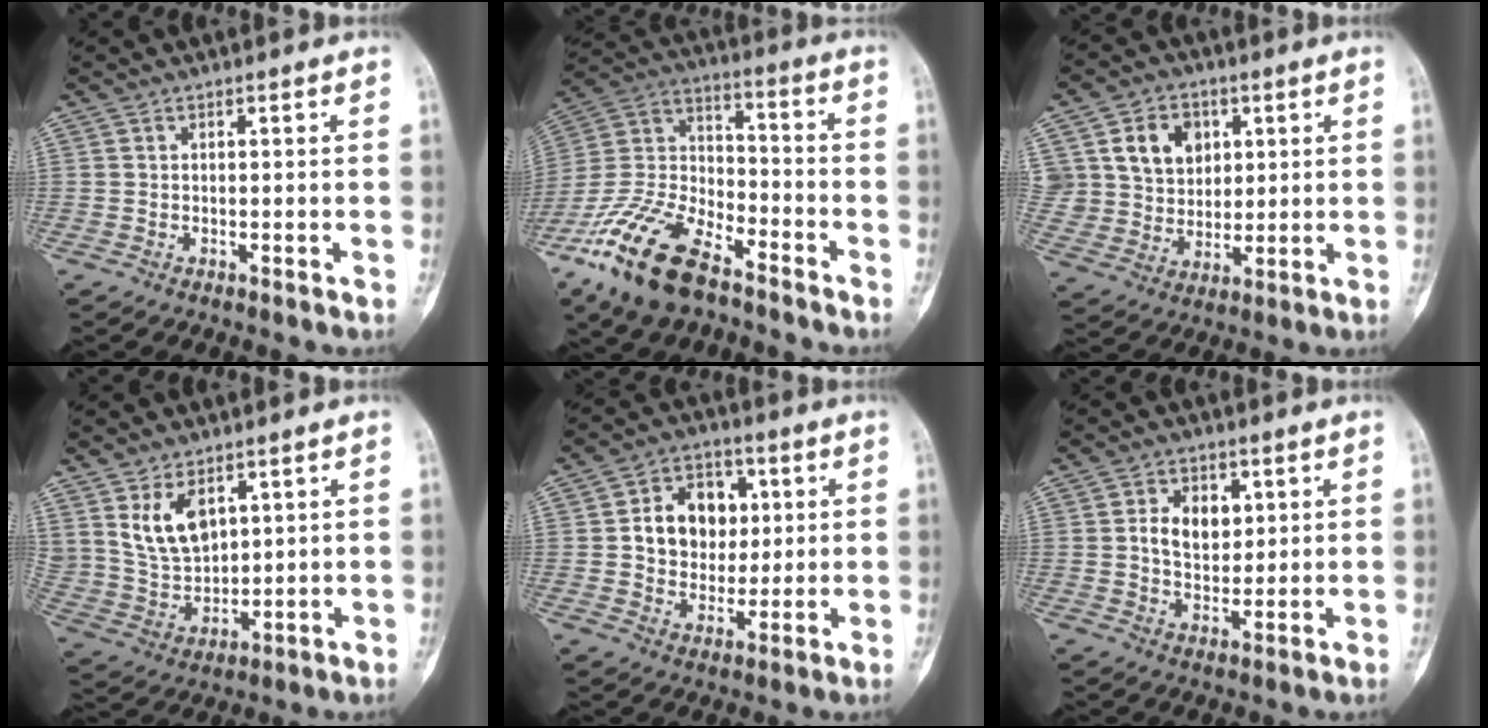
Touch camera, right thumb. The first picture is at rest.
{"total": 20.0, "force": [-12.9, 8.6, 12.5], "torque": [-0.257, 0.049, -0.247]}
{"total": 13.1, "force": [4.6, 10.8, 5.8], "torque": [-0.063, -0.005, 0.093]}
{"total": 10.1, "force": [4.7, 6.3, 6.4], "torque": [-0.102, -0.023, 0.111]}
{"total": 12.3, "force": [2.1, 9.8, 7.1], "torque": [-0.062, 0.005, 0.035]}
{"total": 7.4, "force": [1.7, 5.2, 5.0], "torque": [-0.055, -0.007, 0.031]}